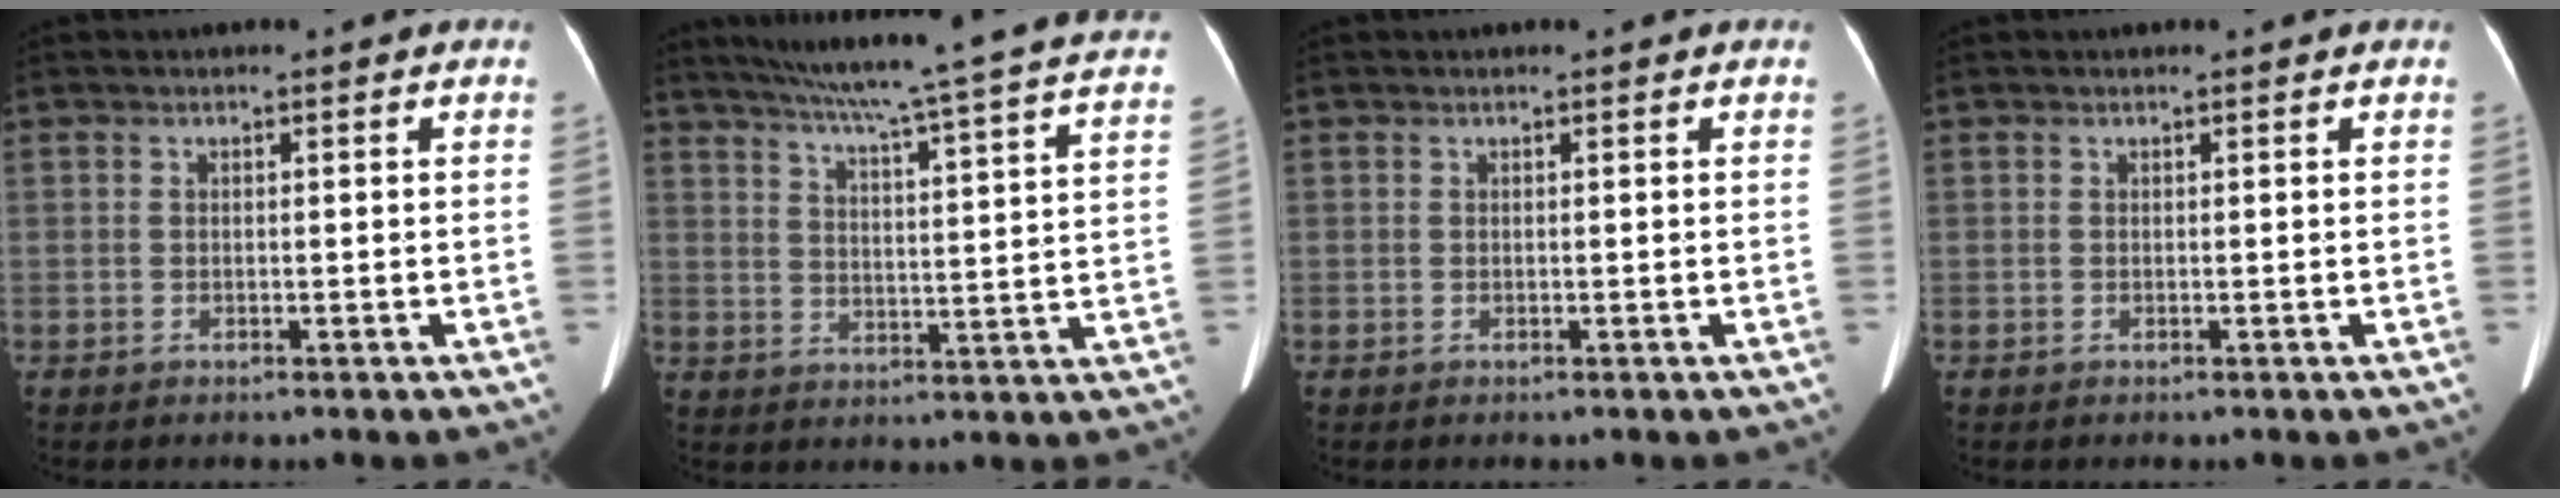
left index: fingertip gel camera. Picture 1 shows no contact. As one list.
[{"total": 27.7, "force": [24.5, -0.2, 12.9], "torque": [-0.207, -0.050, 0.305]}, {"total": 0.0}, {"total": 0.0}]